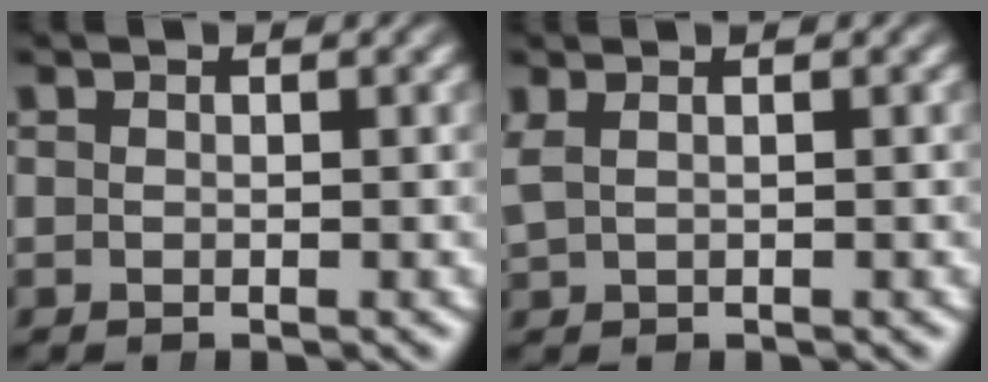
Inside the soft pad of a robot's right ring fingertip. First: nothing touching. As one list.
[{"total": 1.0, "force": [0.7, -0.1, 0.8], "torque": [-0.021, 0.003, 0.023]}]